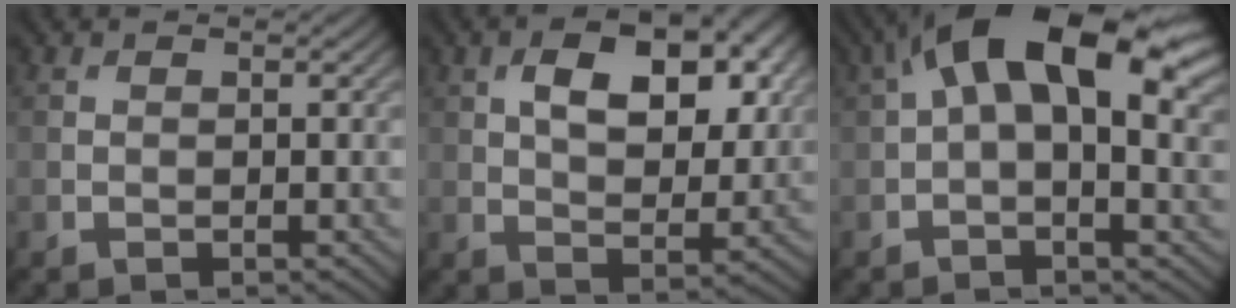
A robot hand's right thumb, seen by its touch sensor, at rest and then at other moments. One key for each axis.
{"total": 10.3, "fx": 3.2, "fy": 5.6, "fz": 8.0, "tx": -0.125, "ty": 0.000, "tz": 0.054}
{"total": 14.7, "fx": 4.7, "fy": 6.9, "fz": 12.0, "tx": -0.202, "ty": 0.014, "tz": 0.074}